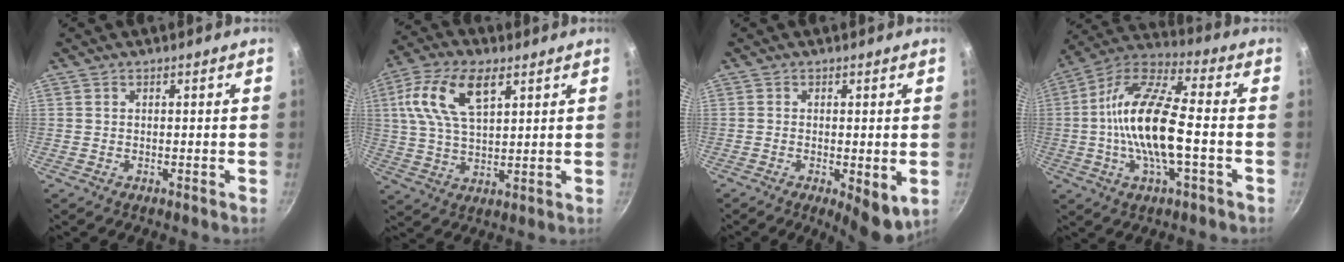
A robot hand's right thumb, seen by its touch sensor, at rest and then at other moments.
{"total": 12.9, "force": [4.9, 6.6, 10.0], "torque": [-0.187, 0.001, 0.087]}
{"total": 6.2, "force": [-1.4, 2.2, 5.6], "torque": [-0.074, -0.010, -0.012]}
{"total": 17.3, "force": [-2.0, 6.1, 16.1], "torque": [-0.307, 0.034, -0.057]}